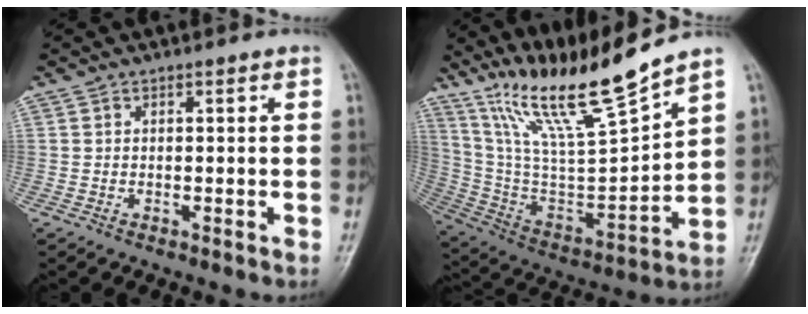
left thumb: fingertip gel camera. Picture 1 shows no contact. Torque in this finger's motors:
{"motor_torque": [0.26, -0.10, 1.38, -1.39, 0.19]}